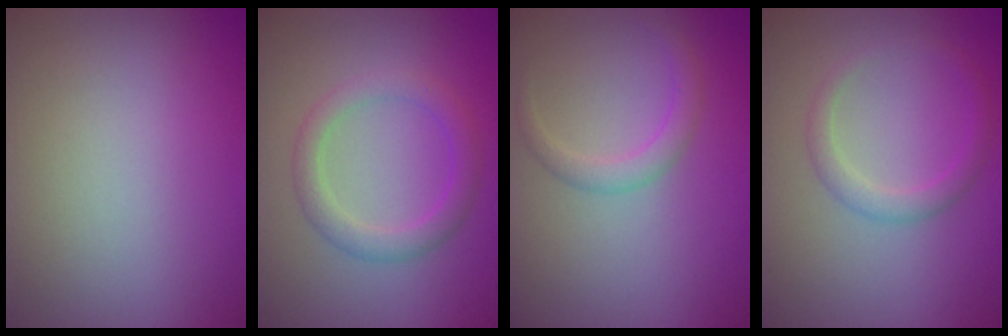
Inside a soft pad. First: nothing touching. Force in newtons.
{"total": 2.7, "press": 2.6, "slide": 0.1}
{"total": 1.7, "press": 1.7, "slide": 0.1}
{"total": 1.8, "press": 1.8, "slide": 0.1}